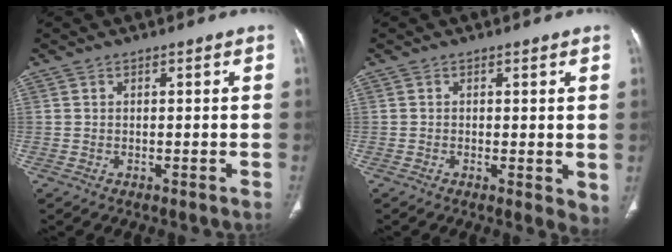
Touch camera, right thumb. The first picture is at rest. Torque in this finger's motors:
{"motor_torque": [-0.30, 0.31, -0.31, 0.07, -0.02]}